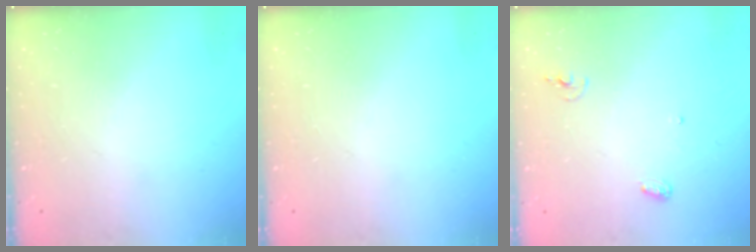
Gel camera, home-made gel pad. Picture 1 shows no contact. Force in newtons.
{"total": 0.0}
{"total": 5.4, "press": 5.2, "slide": 1.4}